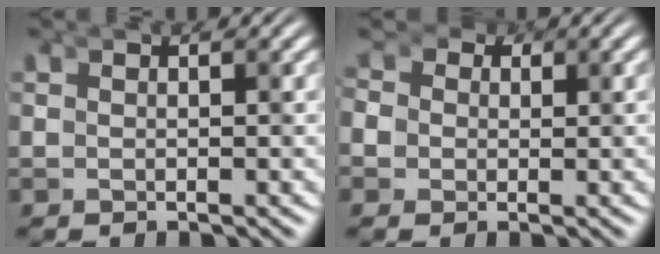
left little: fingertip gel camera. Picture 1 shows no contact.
{"total": 1.9, "force": [-0.8, -0.6, -1.7], "torque": [-0.008, -0.024, 0.001]}